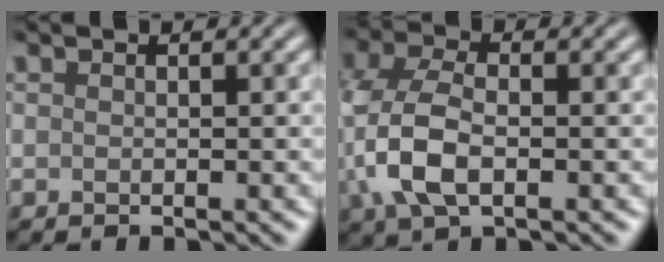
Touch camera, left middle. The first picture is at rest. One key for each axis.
{"total": 6.1, "fx": -1.1, "fy": 3.5, "fz": 4.9, "tx": -0.120, "ty": 0.005, "tz": -0.028}